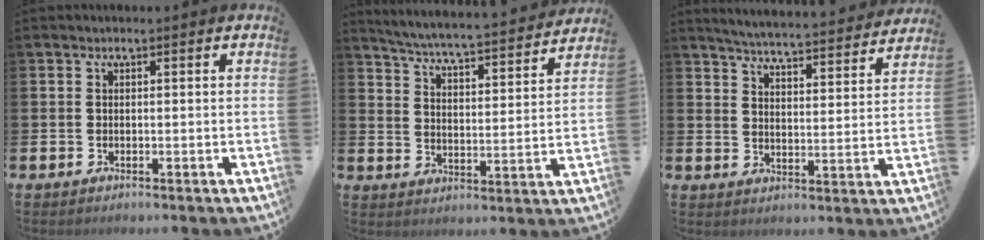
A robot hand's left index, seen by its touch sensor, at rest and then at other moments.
{"total": 5.7, "force": [5.5, 0.1, 1.5], "torque": [-0.058, -0.045, 0.092]}
{"total": 5.2, "force": [5.1, 0.1, 0.9], "torque": [-0.038, -0.042, 0.086]}